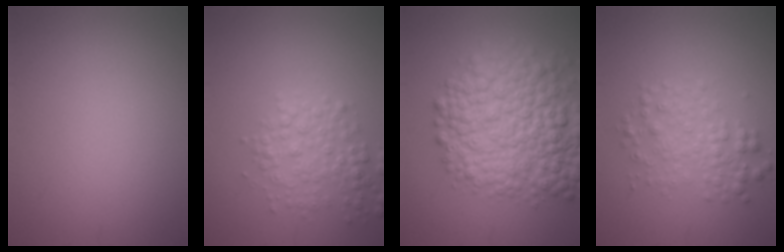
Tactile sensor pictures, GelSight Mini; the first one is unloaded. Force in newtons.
{"total": 3.1, "press": 3.1, "slide": 0.1}
{"total": 9.8, "press": 9.8, "slide": 0.4}
{"total": 3.1, "press": 3.1, "slide": 0.0}